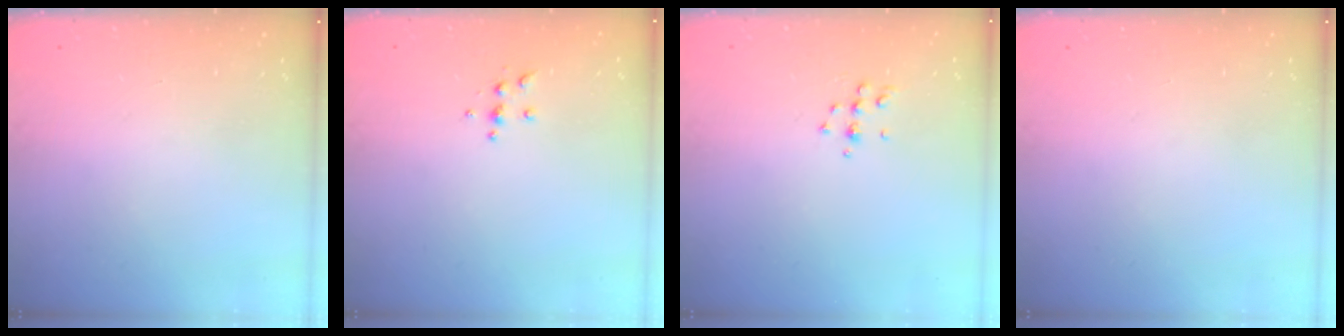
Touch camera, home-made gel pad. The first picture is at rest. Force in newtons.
{"total": 5.3, "press": 5.3, "slide": 0.5}
{"total": 4.7, "press": 4.6, "slide": 0.8}
{"total": 0.0}